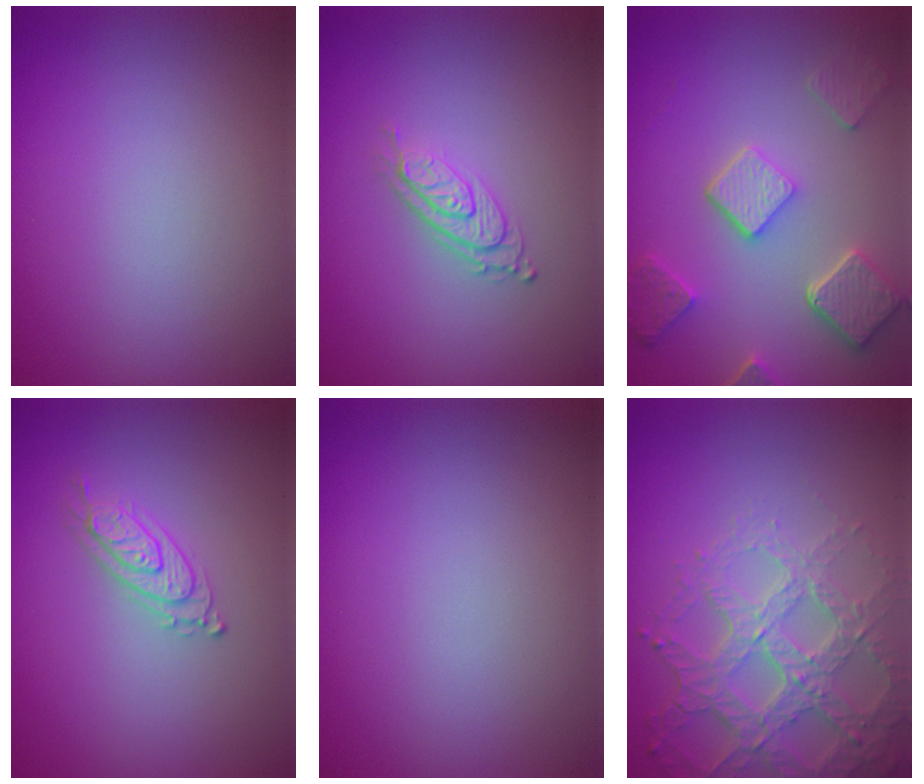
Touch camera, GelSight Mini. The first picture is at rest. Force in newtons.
{"total": 2.8, "press": 2.0, "slide": 2.1}
{"total": 5.1, "press": 4.0, "slide": 3.2}
{"total": 2.3, "press": 2.1, "slide": 0.9}
{"total": 0.0}
{"total": 5.7, "press": 4.6, "slide": 3.3}